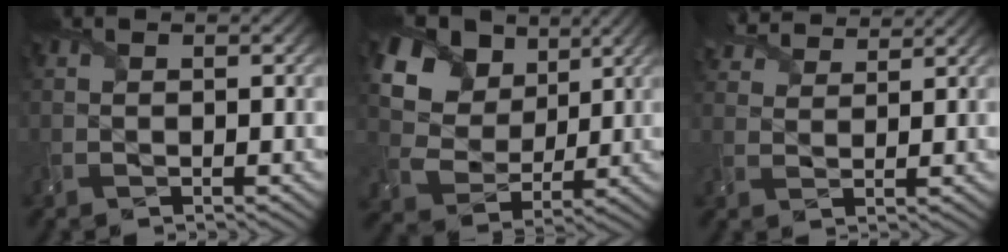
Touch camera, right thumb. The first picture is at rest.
{"total": 15.3, "force": [8.0, 10.8, 7.4], "torque": [-0.205, 0.021, 0.176]}
{"total": 5.1, "force": [4.6, 1.4, 1.8], "torque": [-0.051, 0.013, 0.084]}